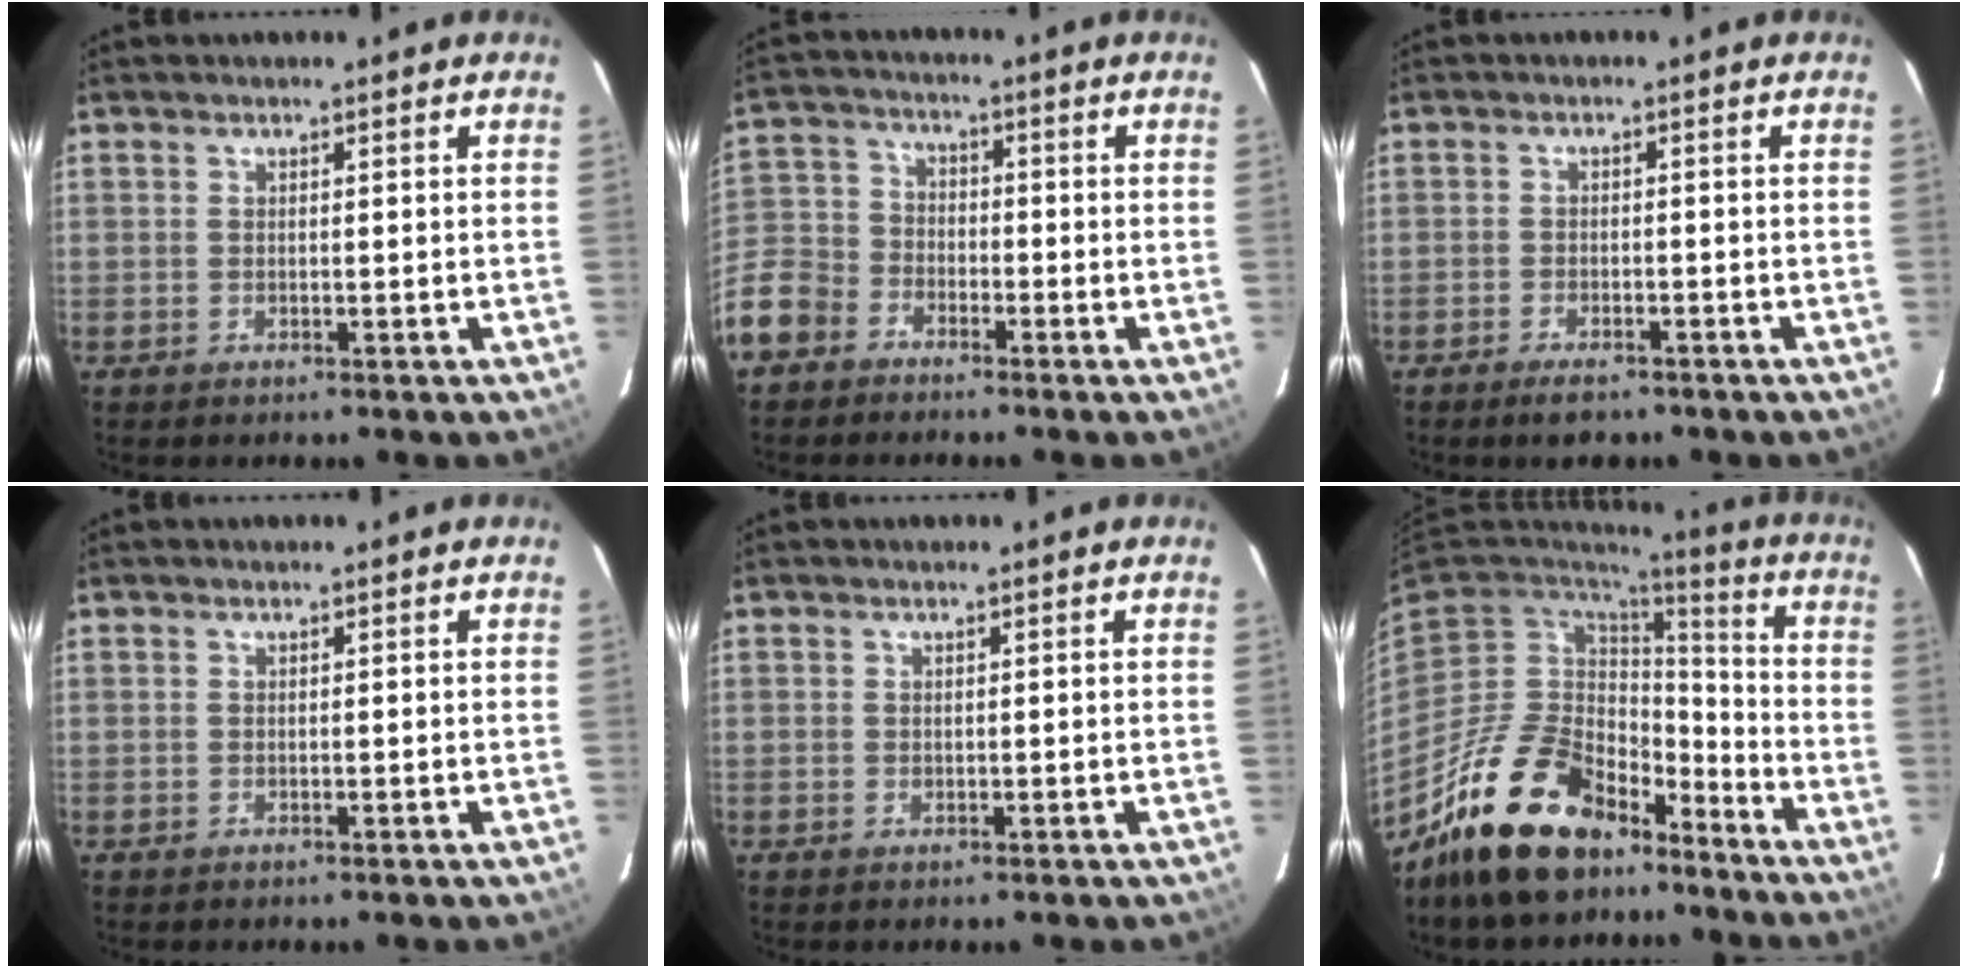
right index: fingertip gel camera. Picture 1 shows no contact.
{"total": 11.5, "force": [-6.5, 8.7, 3.8], "torque": [-0.107, 0.027, -0.131]}
{"total": 4.1, "force": [-3.1, 1.6, 2.0], "torque": [-0.049, -0.003, -0.051]}
{"total": 0.0}
{"total": 0.0}
{"total": 20.1, "force": [-14.4, 10.1, 9.6], "torque": [-0.191, 0.008, -0.228]}